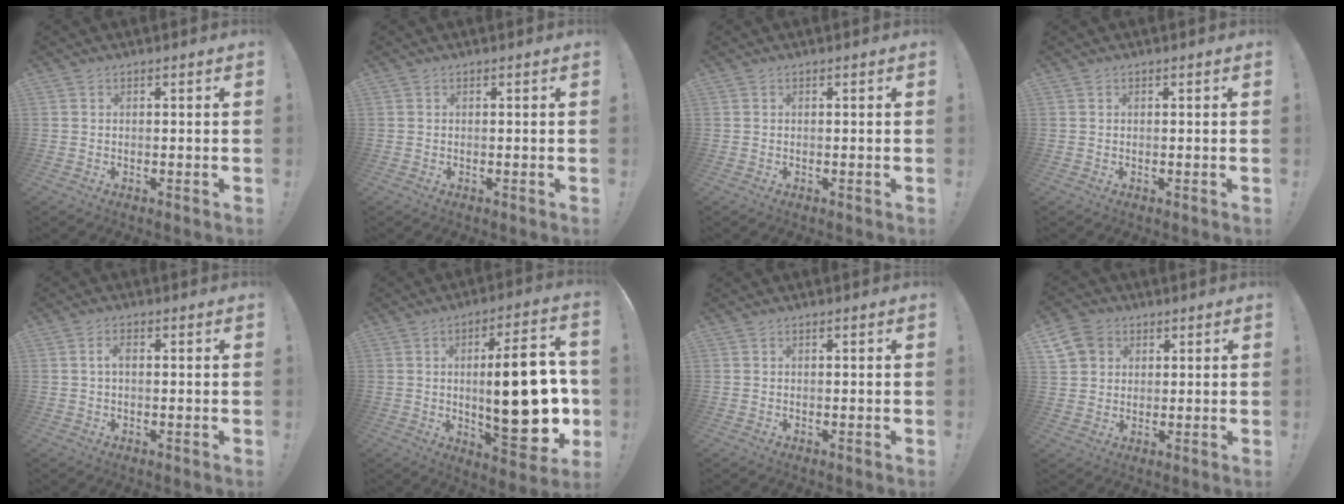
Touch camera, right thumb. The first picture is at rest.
{"total": 0.0}
{"total": 0.0}
{"total": 0.0}
{"total": 2.4, "force": [0.2, 1.3, 2.0], "torque": [-0.037, 0.007, 0.001]}
{"total": 25.3, "force": [-0.7, 8.3, 23.9], "torque": [-0.357, -0.012, -0.009]}
{"total": 0.0}
{"total": 7.9, "force": [3.7, 6.5, 2.6], "torque": [-0.050, -0.009, 0.078]}